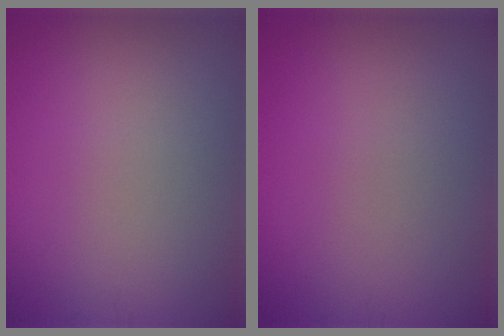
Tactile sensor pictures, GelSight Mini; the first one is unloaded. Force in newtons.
{"total": 0.0}